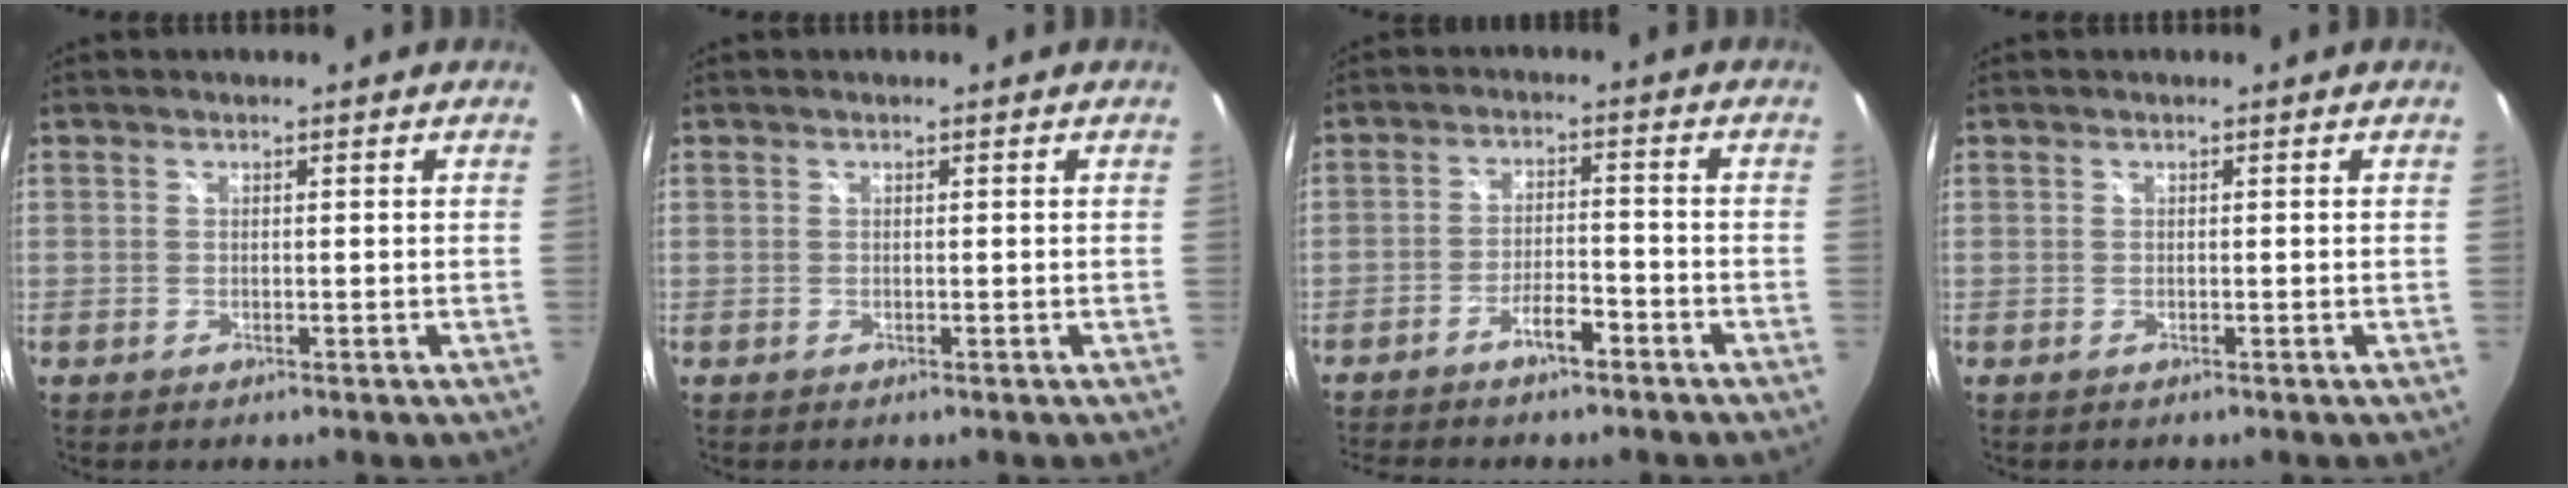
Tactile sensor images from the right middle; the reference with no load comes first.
{"total": 0.0}
{"total": 5.6, "force": [-4.4, 1.1, 3.2], "torque": [-0.071, 0.007, -0.076]}
{"total": 0.0}